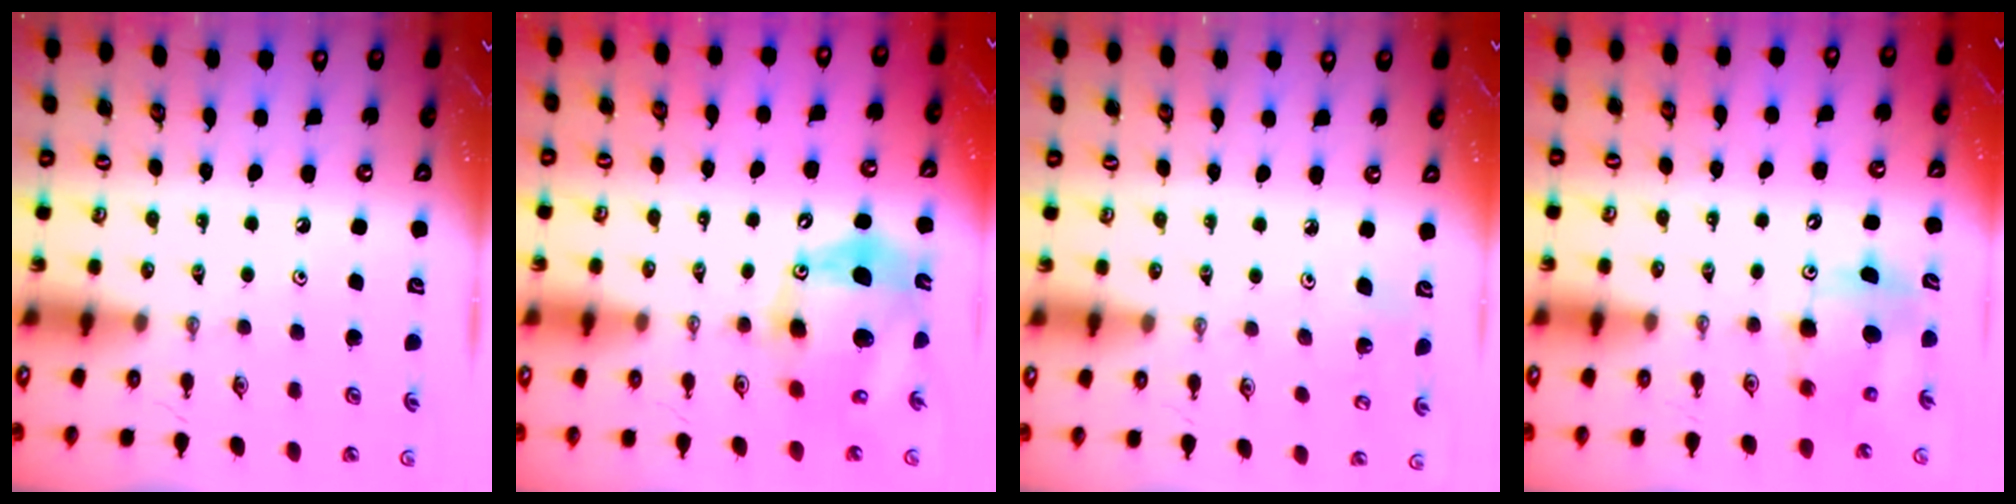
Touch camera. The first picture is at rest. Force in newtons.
{"total": 15.2, "press": 15.0, "slide": 2.6}
{"total": 4.4, "press": 4.1, "slide": 1.4}
{"total": 7.9, "press": 7.8, "slide": 0.8}